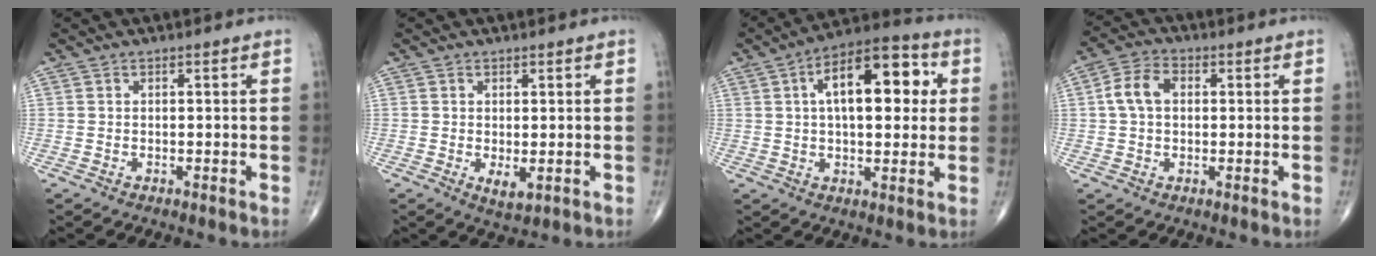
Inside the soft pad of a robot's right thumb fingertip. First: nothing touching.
{"total": 2.7, "force": [-0.4, 1.3, 2.4], "torque": [-0.038, -0.009, -0.001]}
{"total": 16.7, "force": [3.9, 7.9, 14.1], "torque": [-0.185, 0.020, 0.052]}
{"total": 7.7, "force": [1.0, 5.0, 5.7], "torque": [-0.115, 0.025, 0.013]}